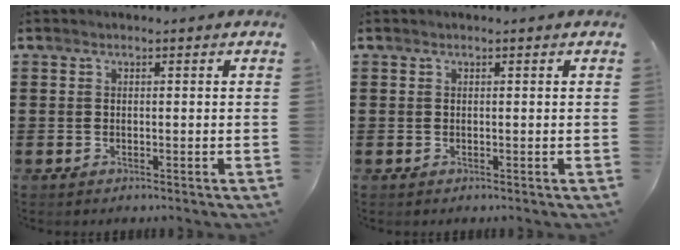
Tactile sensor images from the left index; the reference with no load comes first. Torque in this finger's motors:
{"motor_torque": [0.06, 0.07, 0.03, 0.00]}